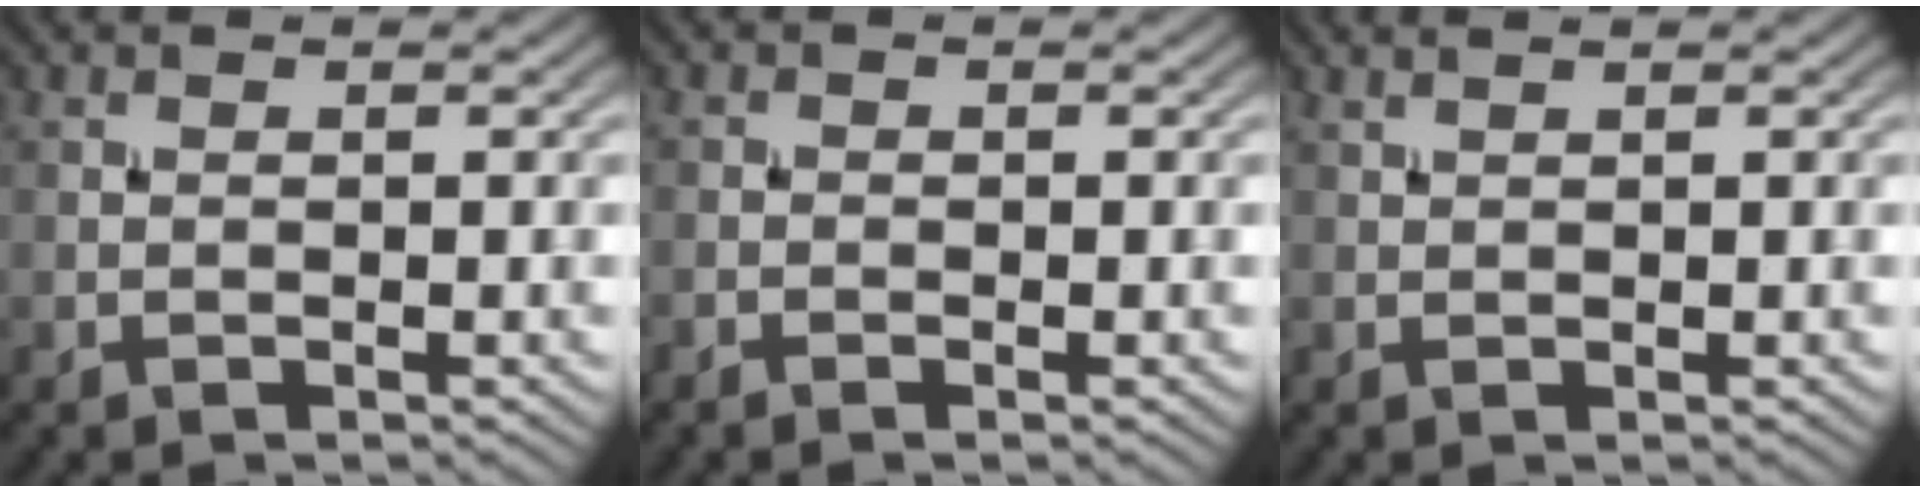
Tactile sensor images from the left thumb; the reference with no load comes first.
{"total": 0.9, "force": [-0.6, 0.4, 0.5], "torque": [-0.009, -0.001, -0.012]}
{"total": 1.0, "force": [0.8, 0.0, 0.5], "torque": [-0.015, 0.003, 0.014]}